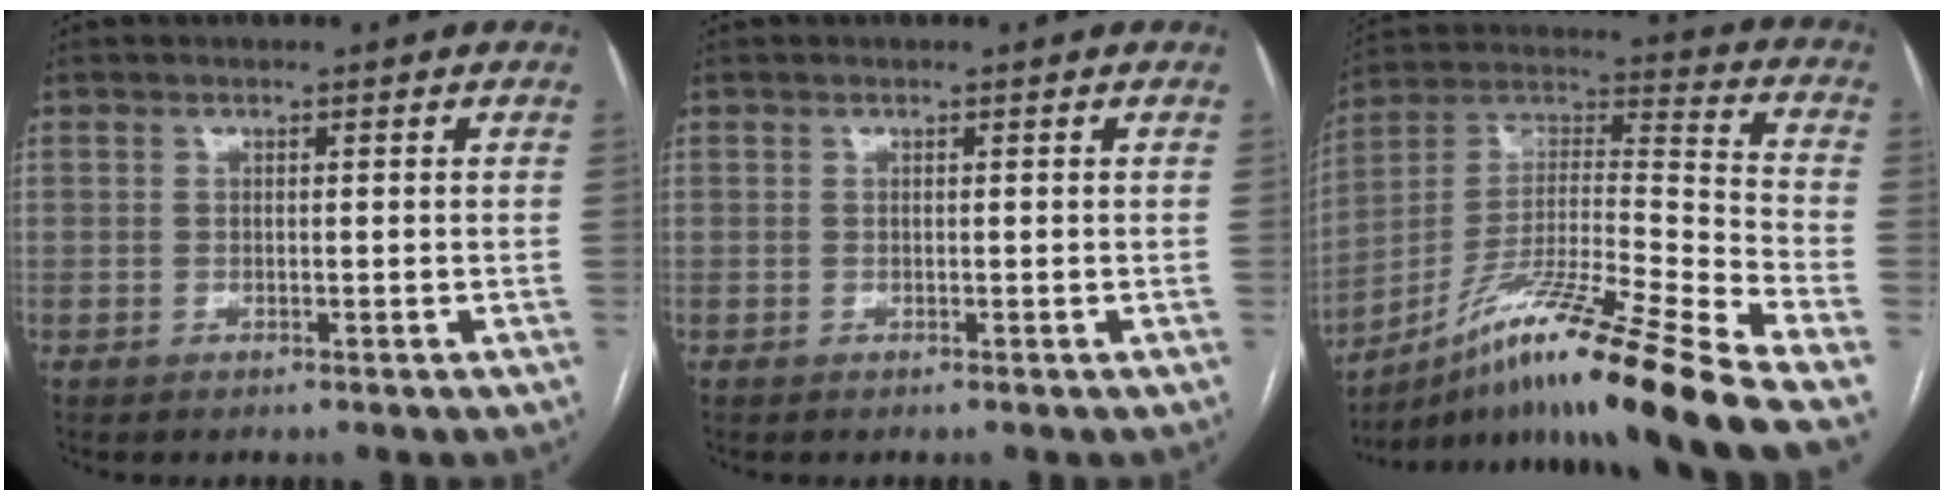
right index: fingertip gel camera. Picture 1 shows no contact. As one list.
[{"total": 0.0}, {"total": 22.5, "force": [-16.4, -1.9, 15.3], "torque": [-0.257, -0.008, -0.292]}]